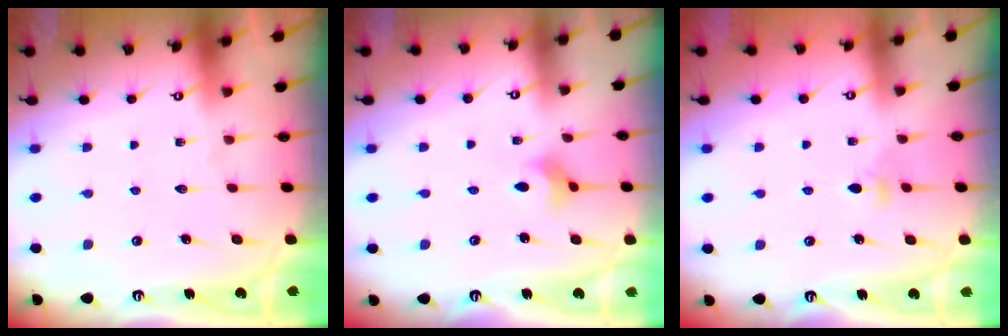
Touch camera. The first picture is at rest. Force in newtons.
{"total": 2.5, "press": 2.4, "slide": 0.5}
{"total": 2.8, "press": 2.7, "slide": 0.8}